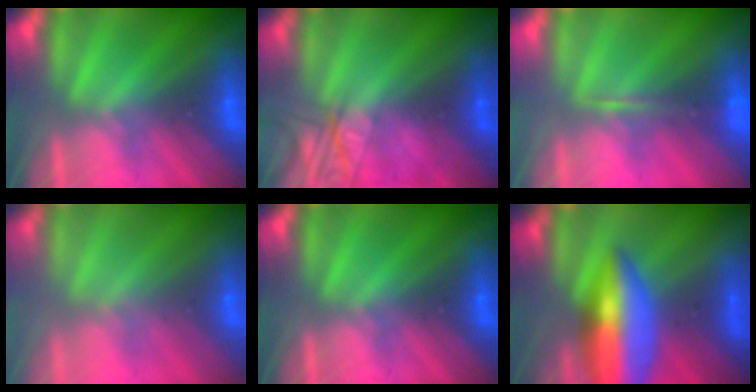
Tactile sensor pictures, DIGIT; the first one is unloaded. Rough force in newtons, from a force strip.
{"total": 2.3}
{"total": 1.3}
{"total": 2.8}
{"total": 0.0}
{"total": 9.0}